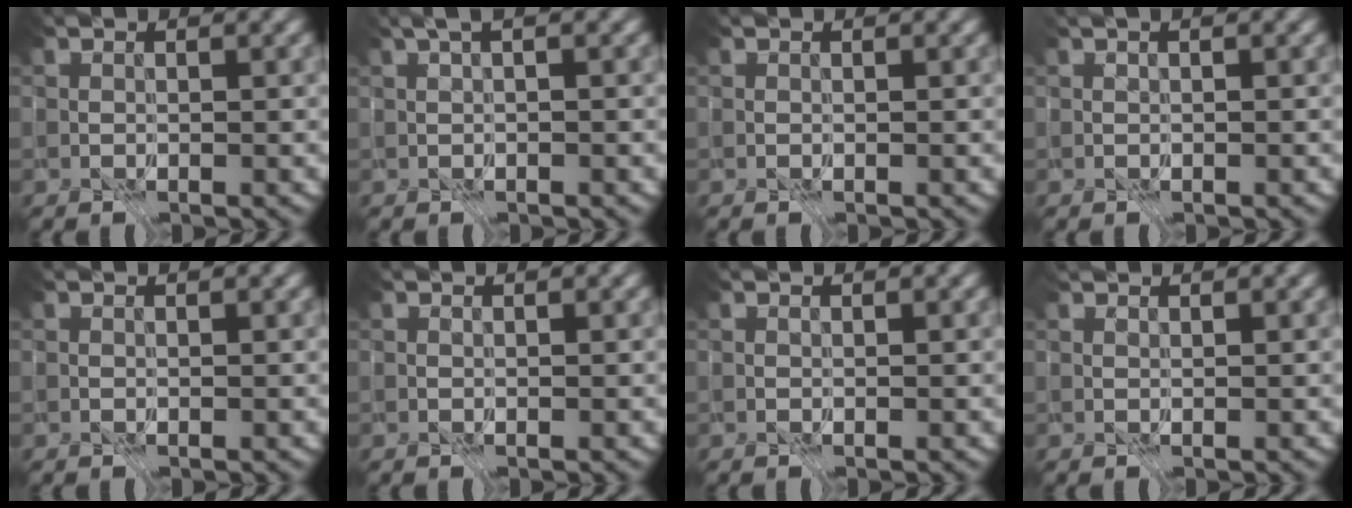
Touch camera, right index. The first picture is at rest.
{"total": 1.3, "force": [-0.1, -0.8, 1.0], "torque": [-0.008, -0.009, 0.008]}
{"total": 0.0}
{"total": 1.3, "force": [-0.3, -1.1, -0.5], "torque": [0.022, -0.007, -0.002]}
{"total": 0.0}
{"total": 0.0}
{"total": 0.0}
{"total": 0.7, "force": [0.7, -0.2, 0.1], "torque": [-0.007, 0.002, 0.023]}